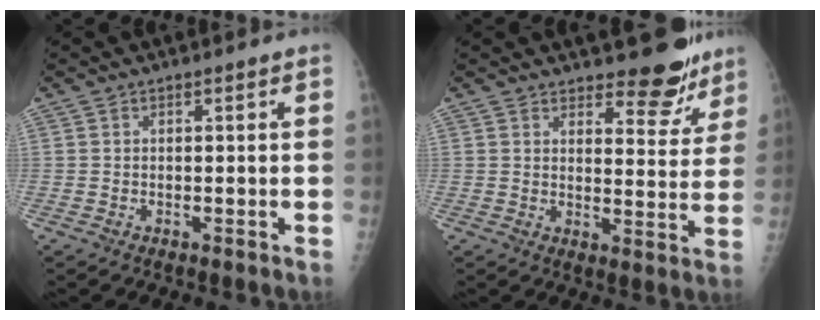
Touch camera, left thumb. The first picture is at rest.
{"total": 9.3, "force": [7.7, 3.6, 3.6], "torque": [-0.012, -0.062, 0.099]}